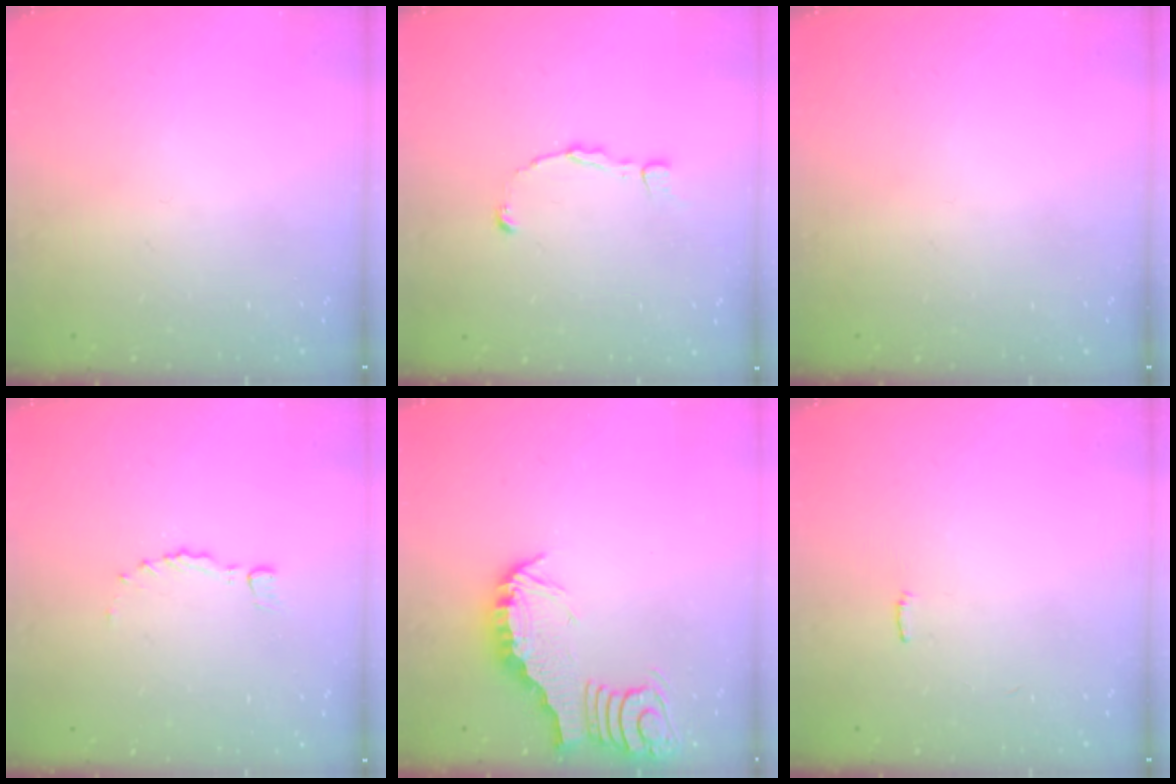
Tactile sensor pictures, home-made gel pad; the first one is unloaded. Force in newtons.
{"total": 1.5, "press": 1.5, "slide": 0.1}
{"total": 0.0}
{"total": 0.0}
{"total": 3.4, "press": 3.3, "slide": 0.4}
{"total": 5.5, "press": 5.5, "slide": 0.5}